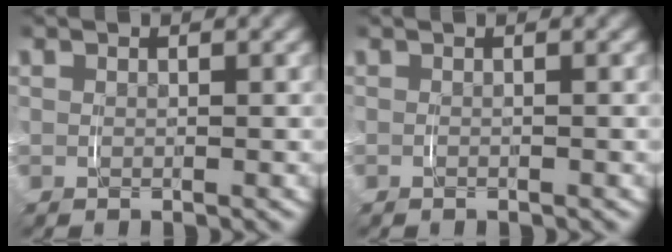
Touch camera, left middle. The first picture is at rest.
{"total": 0.5, "force": [-0.3, -0.4, -0.2], "torque": [0.004, -0.001, -0.007]}